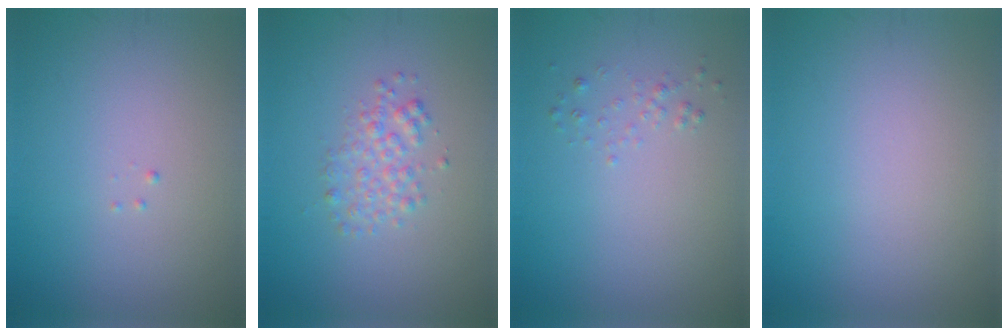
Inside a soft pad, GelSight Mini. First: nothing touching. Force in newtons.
{"total": 2.1, "press": 2.1, "slide": 0.1}
{"total": 0.7, "press": 0.7, "slide": 0.1}
{"total": 0.0}